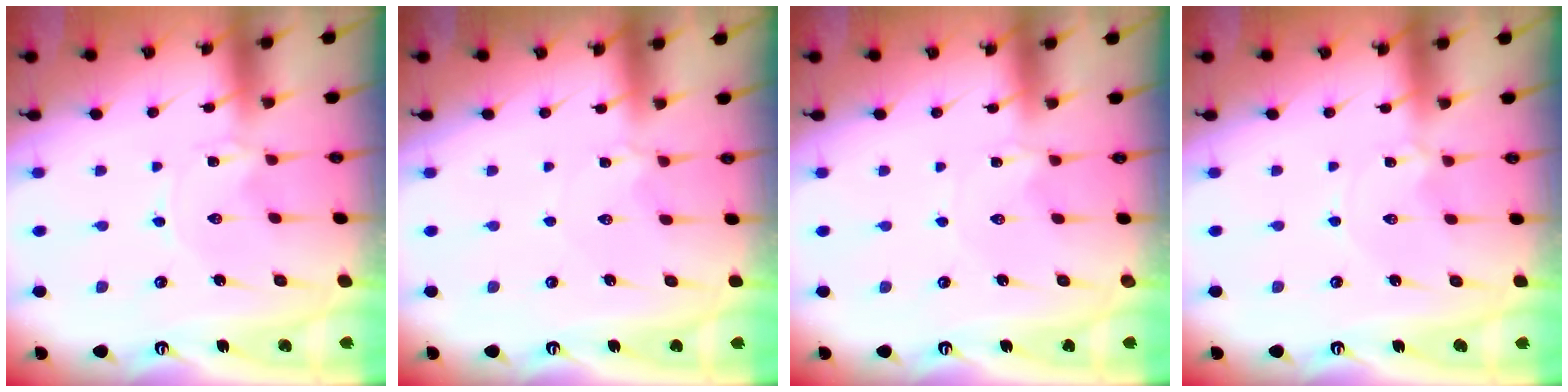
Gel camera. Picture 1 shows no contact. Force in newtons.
{"total": 3.7, "press": 3.6, "slide": 0.6}
{"total": 1.0, "press": 1.0, "slide": 0.2}
{"total": 0.0}